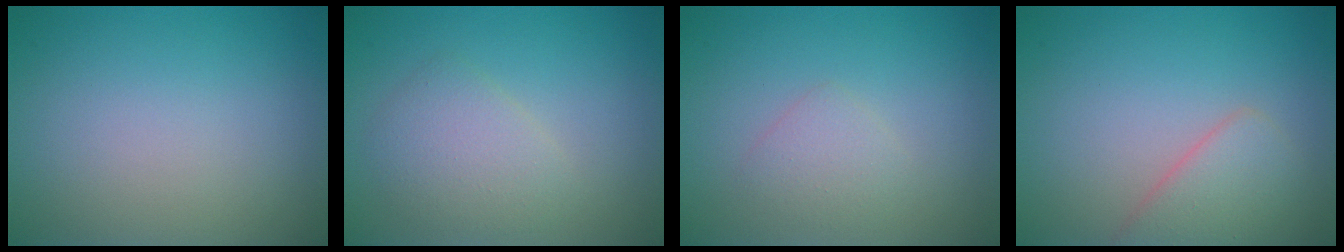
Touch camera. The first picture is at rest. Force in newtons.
{"total": 2.8, "press": 2.8, "slide": 0.2}
{"total": 1.6, "press": 1.6, "slide": 0.1}
{"total": 2.9, "press": 2.9, "slide": 0.1}